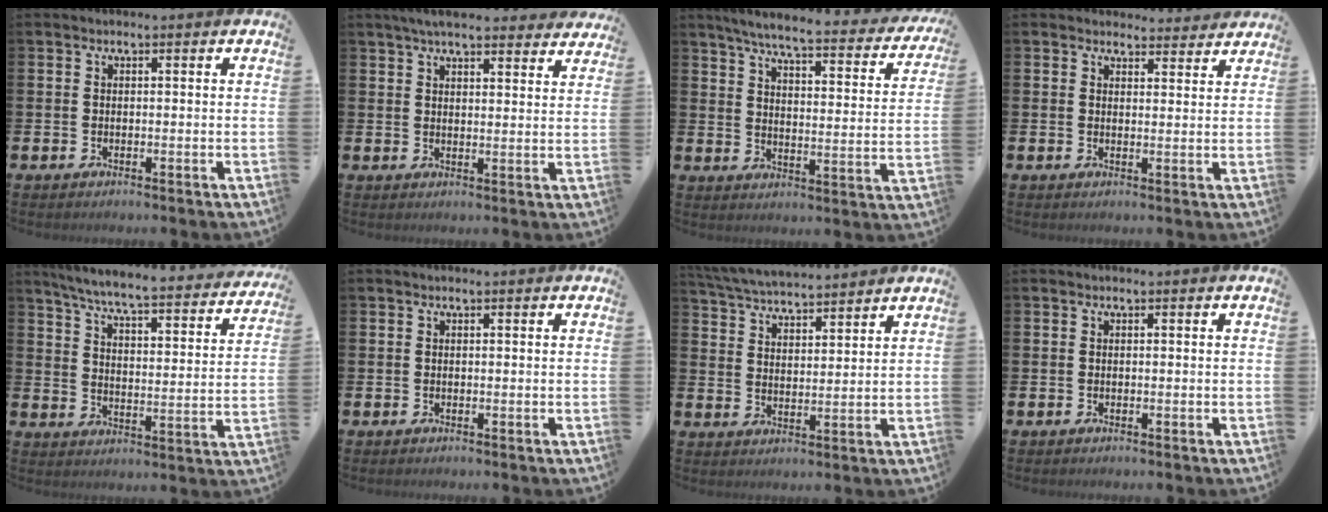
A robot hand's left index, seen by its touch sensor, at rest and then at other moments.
{"total": 5.7, "force": [5.2, 1.0, 1.9], "torque": [-0.045, -0.016, 0.095]}
{"total": 5.8, "force": [5.2, 0.3, 2.6], "torque": [-0.066, -0.044, 0.079]}
{"total": 3.0, "force": [2.9, 0.9, -0.2], "torque": [0.009, -0.018, 0.050]}
{"total": 6.4, "force": [5.8, 0.2, 2.6], "torque": [-0.076, -0.050, 0.093]}
{"total": 0.0}
{"total": 5.3, "force": [5.2, 0.4, 0.6], "torque": [-0.034, -0.032, 0.093]}
{"total": 0.0}